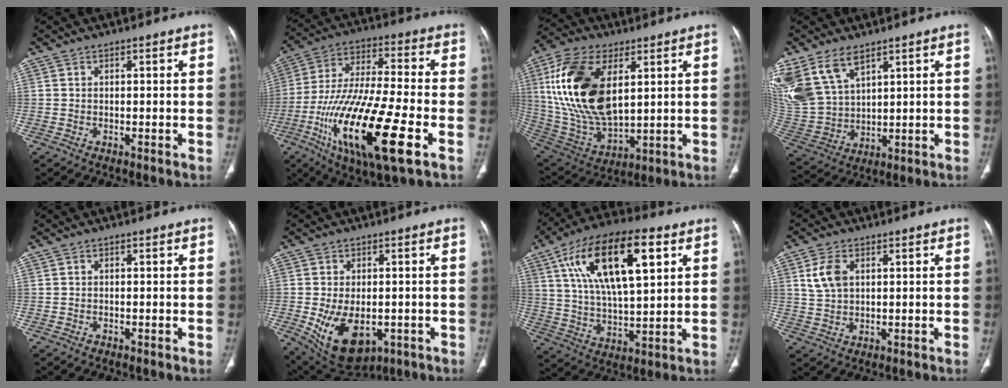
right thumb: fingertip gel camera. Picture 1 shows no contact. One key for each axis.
{"total": 24.9, "fx": -8.9, "fy": 6.6, "fz": 22.3, "tx": -0.470, "ty": -0.003, "tz": -0.154}
{"total": 22.5, "fx": 5.9, "fy": 11.9, "fz": 18.2, "tx": -0.359, "ty": -0.024, "tz": 0.115}
{"total": 15.4, "fx": 8.6, "fy": 8.9, "fz": 9.1, "tx": -0.196, "ty": -0.023, "tz": 0.193}
{"total": 0.5, "fx": -0.4, "fy": 0.4, "fz": 0.1, "tx": -0.001, "ty": 0.001, "tz": -0.009}
{"total": 12.6, "fx": -3.5, "fy": 7.7, "fz": 9.4, "tx": -0.146, "ty": -0.002, "tz": -0.033}
{"total": 21.5, "fx": 8.2, "fy": 8.7, "fz": 17.9, "tx": -0.304, "ty": -0.008, "tz": 0.142}
{"total": 5.4, "fx": 1.7, "fy": 3.4, "fz": 3.8, "tx": -0.073, "ty": 0.000, "tz": 0.038}